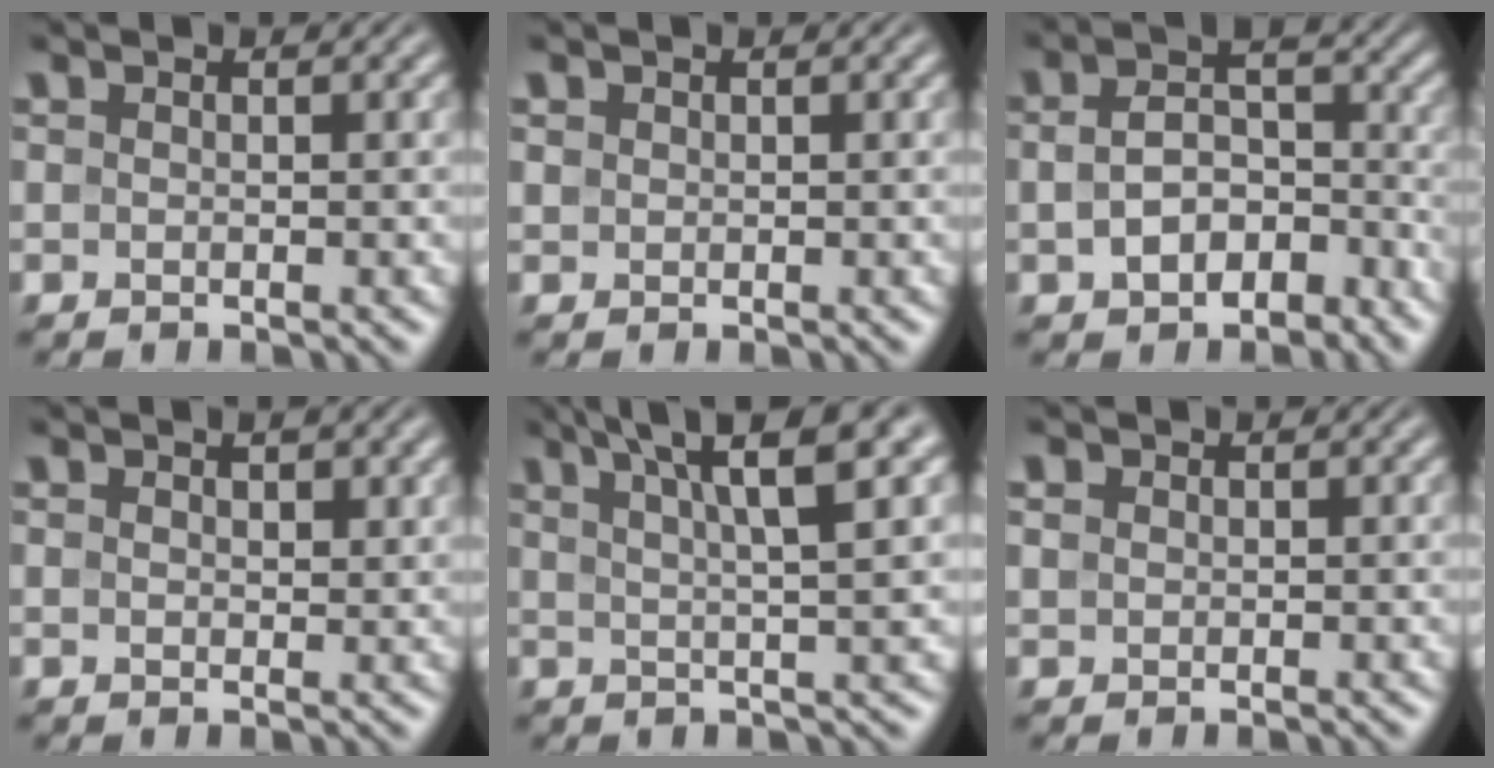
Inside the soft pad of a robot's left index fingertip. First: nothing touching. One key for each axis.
{"total": 0.6, "fx": 0.3, "fy": 0.5, "fz": 0.1, "tx": 0.000, "ty": 0.000, "tz": 0.008}
{"total": 5.5, "fx": -1.9, "fy": 3.5, "fz": 3.8, "tx": -0.066, "ty": 0.003, "tz": -0.033}
{"total": 2.0, "fx": 1.0, "fy": 1.1, "fz": 1.5, "tx": -0.023, "ty": 0.000, "tz": 0.019}
{"total": 7.4, "fx": 3.8, "fy": 1.3, "fz": 6.2, "tx": -0.077, "ty": 0.019, "tz": 0.058}
{"total": 1.0, "fx": 0.4, "fy": 0.9, "fz": 0.3, "tx": -0.006, "ty": 0.003, "tz": 0.005}